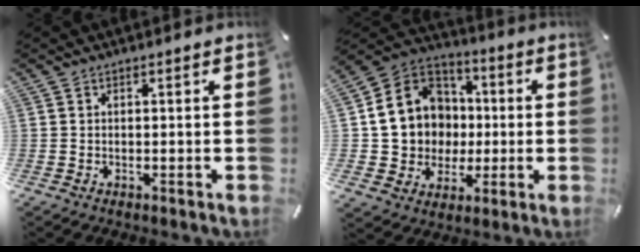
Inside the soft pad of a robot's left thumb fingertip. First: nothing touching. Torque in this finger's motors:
{"motor_torque": [2.45, 2.56, 1.11, 0.63, 0.30]}